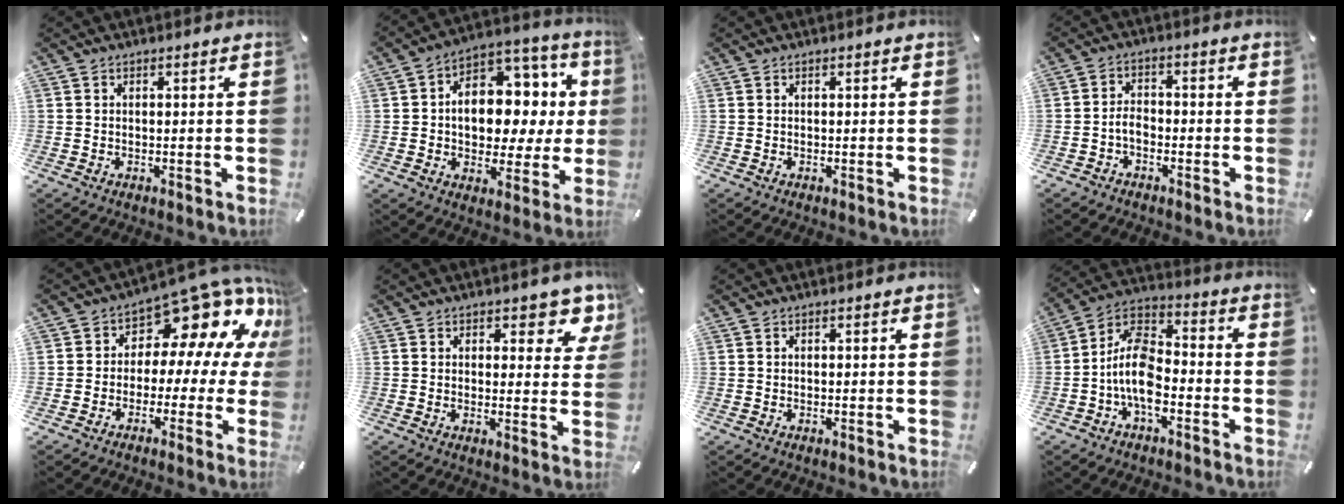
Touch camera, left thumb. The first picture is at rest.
{"total": 13.4, "force": [0.5, 10.0, 8.9], "torque": [-0.132, -0.011, 0.015]}
{"total": 0.0}
{"total": 4.0, "force": [-1.9, 2.8, 2.1], "torque": [-0.046, 0.011, -0.038]}
{"total": 13.9, "force": [8.0, 7.6, 8.5], "torque": [-0.130, -0.073, 0.134]}
{"total": 6.5, "force": [4.4, 3.5, 3.3], "torque": [-0.020, -0.028, 0.070]}
{"total": 0.0}
{"total": 11.8, "force": [-4.4, 6.9, 8.6], "torque": [-0.183, 0.017, -0.083]}